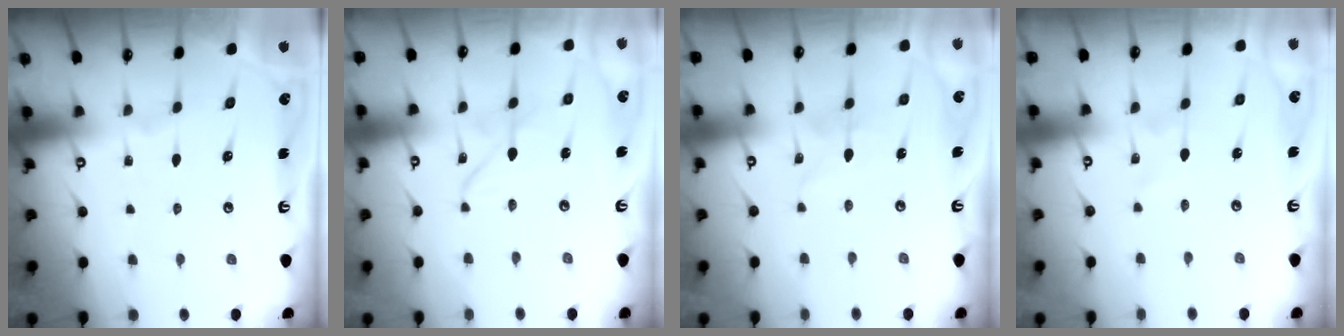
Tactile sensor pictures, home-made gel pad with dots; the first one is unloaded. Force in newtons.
{"total": 2.3, "press": 2.3, "slide": 0.2}
{"total": 5.1, "press": 5.1, "slide": 0.4}
{"total": 1.3, "press": 1.3, "slide": 0.1}